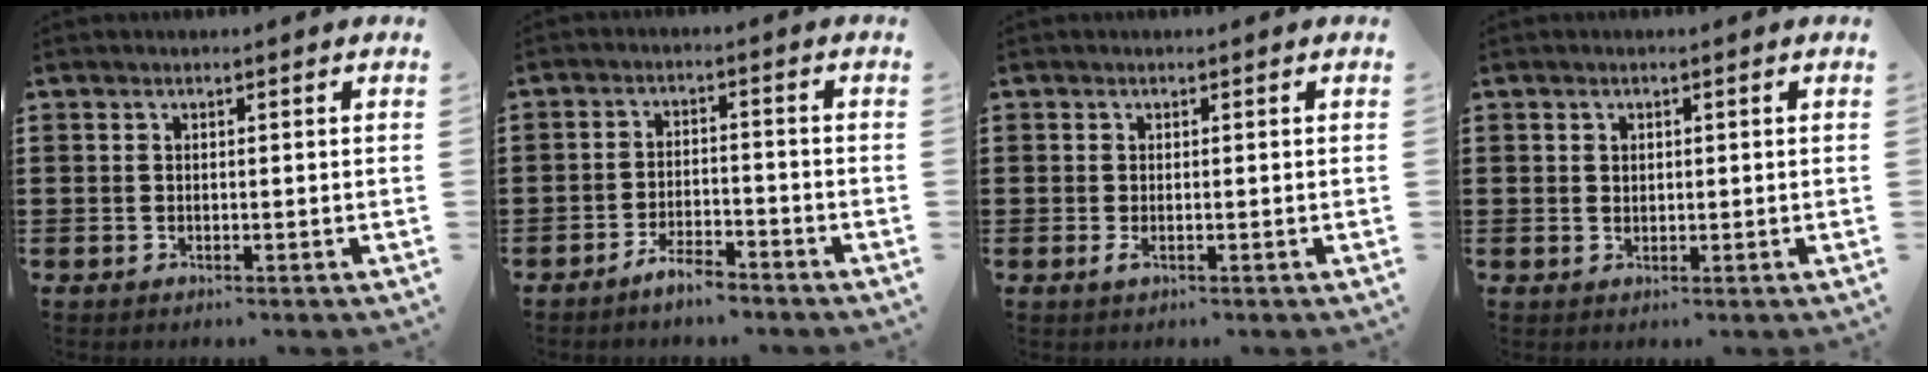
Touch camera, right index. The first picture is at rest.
{"total": 4.1, "force": [-3.7, 0.6, 1.7], "torque": [-0.036, 0.006, -0.072]}
{"total": 0.8, "force": [-0.2, 0.2, 0.8], "torque": [-0.021, -0.005, -0.005]}
{"total": 0.9, "force": [0.5, 0.7, 0.4], "torque": [-0.009, 0.003, 0.010]}